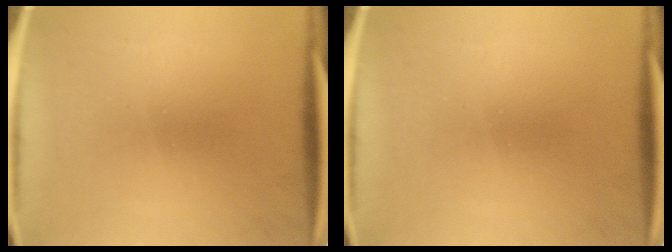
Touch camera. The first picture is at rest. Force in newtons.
{"total": 0.0}